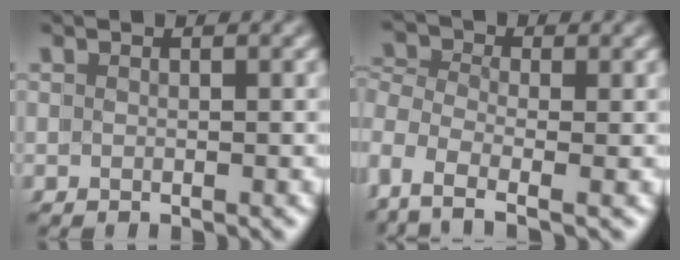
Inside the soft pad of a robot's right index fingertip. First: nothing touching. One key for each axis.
{"total": 5.2, "fx": -3.1, "fy": 3.1, "fz": 2.8, "tx": -0.076, "ty": -0.027, "tz": -0.042}